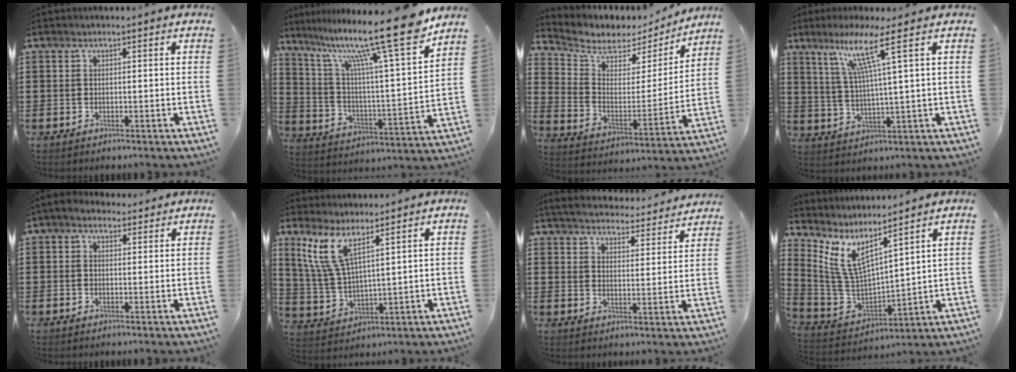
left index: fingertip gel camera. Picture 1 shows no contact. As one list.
[{"total": 17.1, "force": [13.2, 1.4, 10.8], "torque": [-0.221, -0.071, 0.214]}, {"total": 5.7, "force": [4.7, 3.0, 1.0], "torque": [-0.061, -0.035, 0.078]}, {"total": 9.2, "force": [4.6, -0.6, 7.9], "torque": [-0.166, -0.001, 0.074]}, {"total": 1.9, "force": [1.3, 1.2, 0.8], "torque": [-0.021, 0.004, 0.024]}, {"total": 7.9, "force": [5.4, 1.8, 5.6], "torque": [-0.141, -0.011, 0.094]}, {"total": 4.5, "force": [4.5, -0.1, 0.5], "torque": [-0.034, -0.034, 0.074]}, {"total": 7.7, "force": [4.8, 2.5, 5.4], "torque": [-0.141, -0.045, 0.082]}]